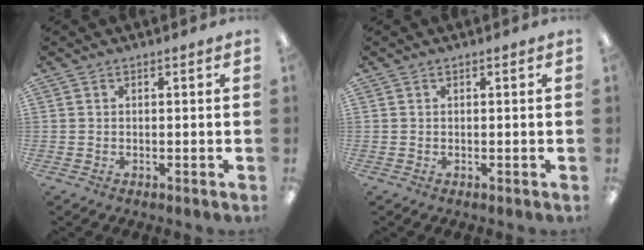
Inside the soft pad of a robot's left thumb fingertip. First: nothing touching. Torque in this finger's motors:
{"motor_torque": [-0.12, 0.12, -0.06, 0.09, 0.00]}